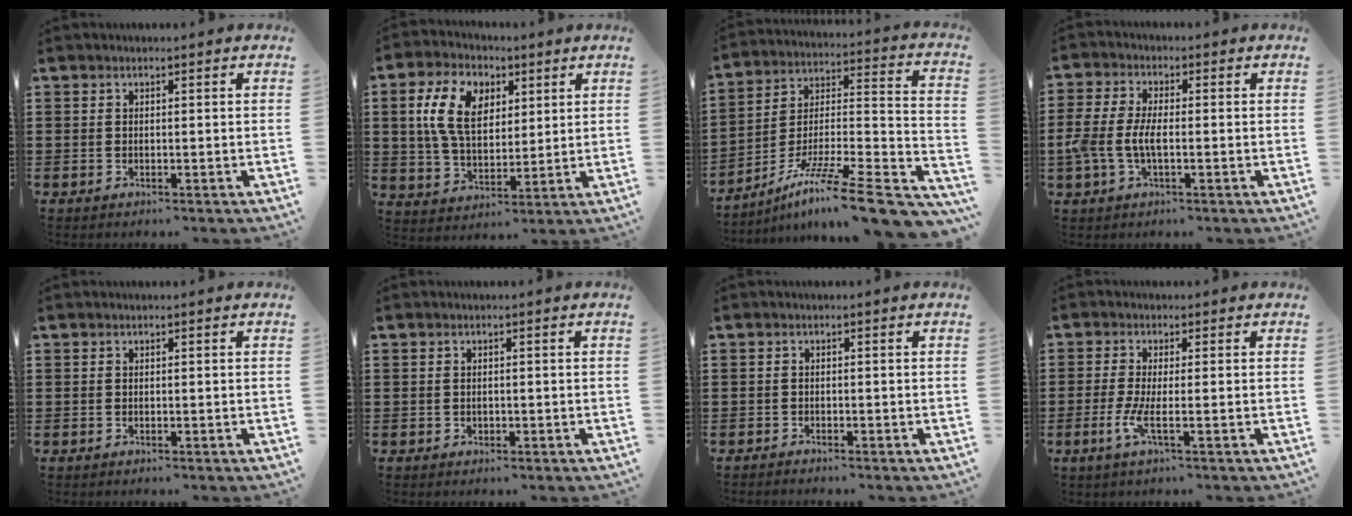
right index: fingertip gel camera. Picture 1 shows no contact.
{"total": 9.9, "force": [3.1, 6.4, 6.8], "torque": [-0.158, 0.015, 0.053]}
{"total": 12.7, "force": [-9.2, 1.1, 8.6], "torque": [-0.141, 0.009, -0.169]}
{"total": 5.0, "force": [-1.2, 2.3, 4.3], "torque": [-0.107, -0.004, -0.031]}
{"total": 0.0}
{"total": 0.5, "force": [0.0, 0.4, 0.3], "torque": [-0.005, 0.003, -0.001]}
{"total": 0.9, "force": [-0.9, -0.1, -0.1], "torque": [0.000, 0.000, -0.018]}
{"total": 4.1, "force": [-1.1, 0.4, 3.9], "torque": [-0.089, -0.012, -0.026]}